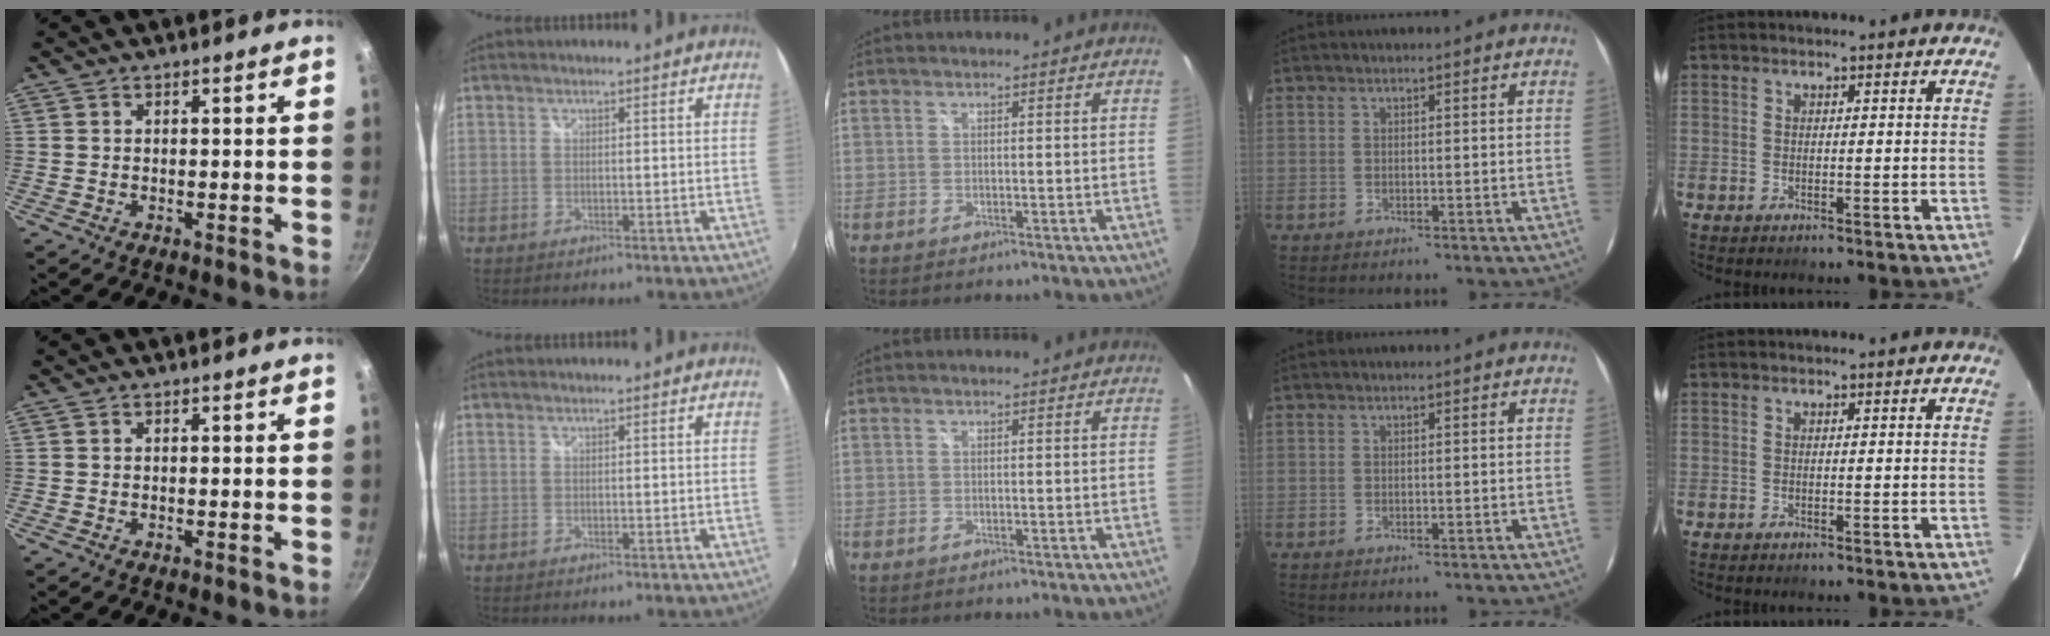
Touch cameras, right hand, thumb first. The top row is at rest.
{}